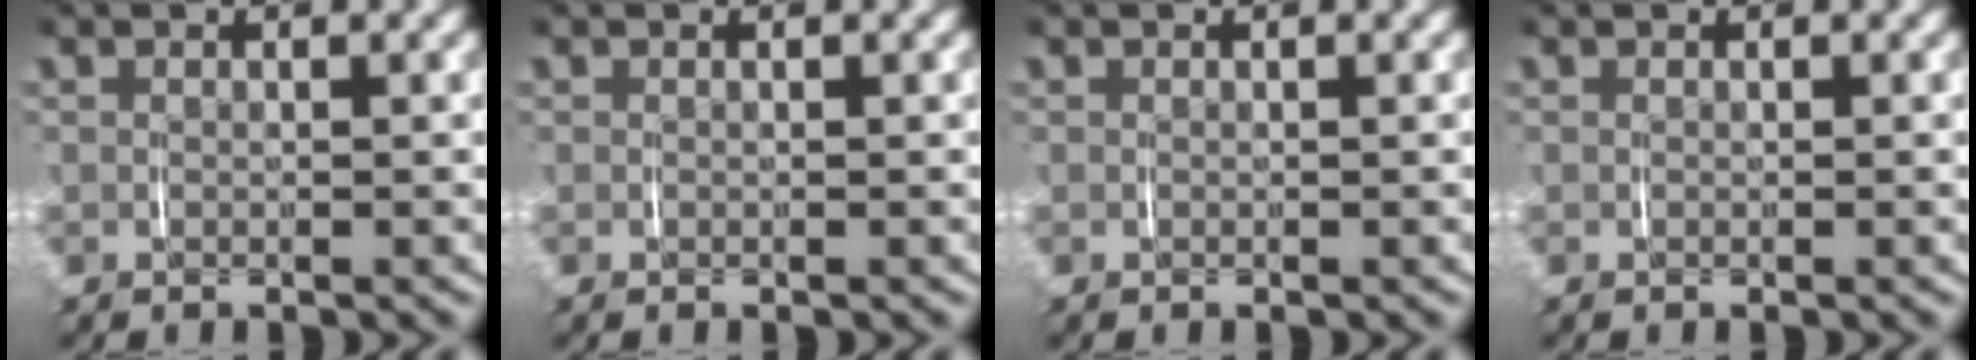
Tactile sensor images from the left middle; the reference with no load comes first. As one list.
[{"total": 0.0}, {"total": 0.0}, {"total": 0.0}]